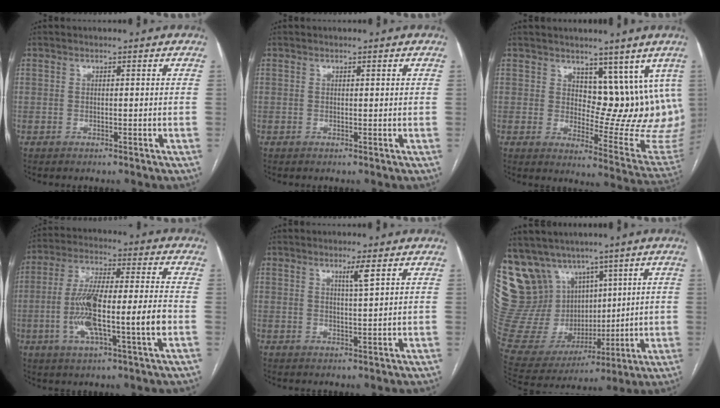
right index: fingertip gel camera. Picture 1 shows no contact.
{"total": 0.0}
{"total": 12.0, "force": [6.9, 6.0, 7.8], "torque": [-0.082, -0.016, 0.104]}
{"total": 14.0, "force": [-3.1, 1.3, 13.6], "torque": [-0.262, 0.006, -0.055]}
{"total": 2.3, "force": [1.4, -0.6, 1.7], "torque": [-0.034, -0.007, 0.027]}
{"total": 25.1, "force": [13.0, 18.0, 11.8], "torque": [-0.298, 0.072, 0.274]}